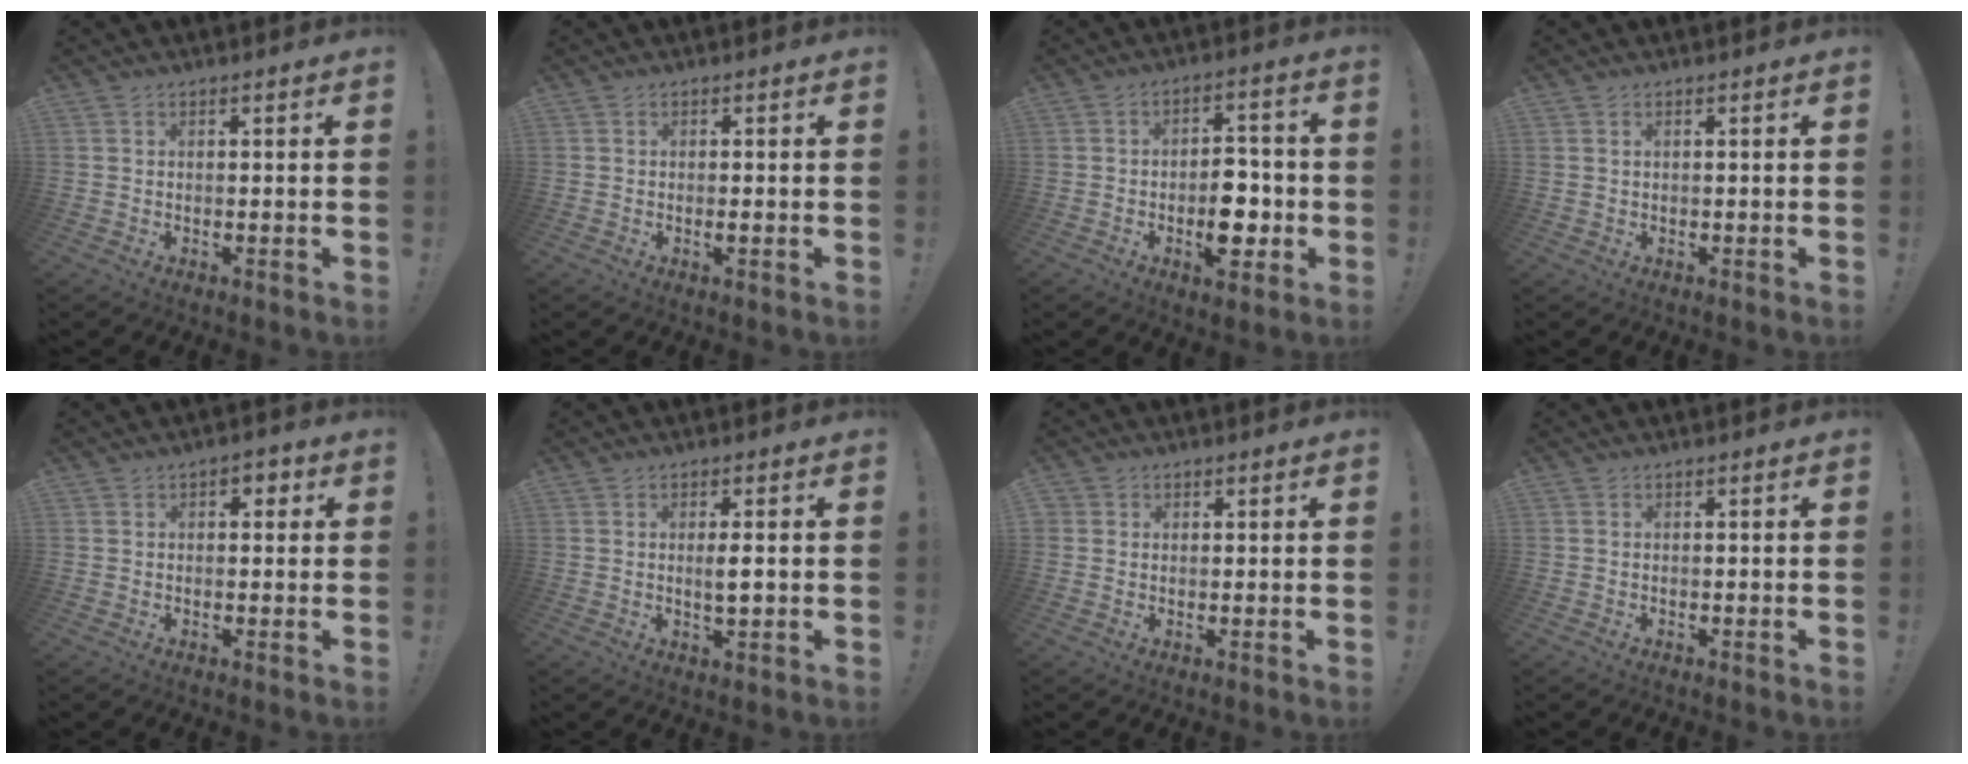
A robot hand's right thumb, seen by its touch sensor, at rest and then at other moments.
{"total": 0.8, "force": [-0.2, -0.1, 0.8], "torque": [-0.013, -0.003, -0.003]}
{"total": 10.4, "force": [-3.0, 5.7, 8.2], "torque": [-0.107, 0.013, -0.047]}
{"total": 0.7, "force": [0.3, 0.4, 0.5], "torque": [-0.018, 0.004, 0.008]}
{"total": 2.8, "force": [0.0, 2.2, 1.7], "torque": [-0.013, 0.006, -0.005]}
{"total": 3.2, "force": [0.0, 0.7, 3.1], "torque": [-0.043, -0.007, -0.004]}
{"total": 1.8, "force": [0.6, 1.7, 0.4], "torque": [-0.007, 0.000, 0.012]}
{"total": 0.0}